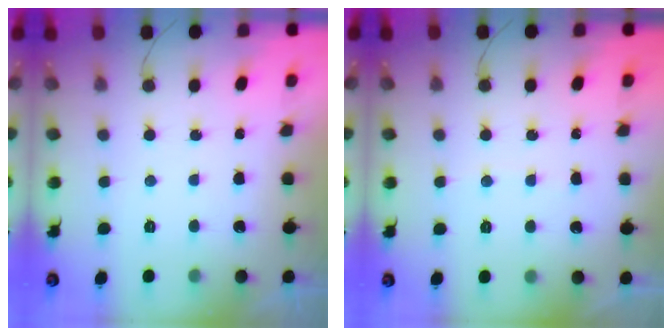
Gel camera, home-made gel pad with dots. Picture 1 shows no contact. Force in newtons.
{"total": 3.0, "press": 2.9, "slide": 0.4}